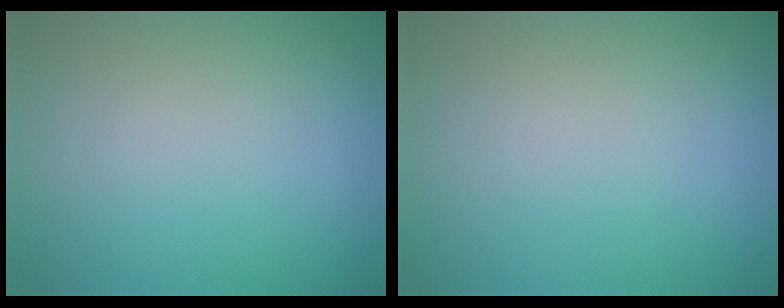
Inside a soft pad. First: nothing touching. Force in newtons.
{"total": 0.0}